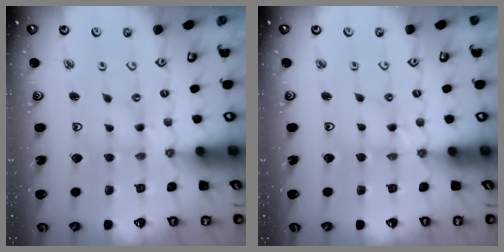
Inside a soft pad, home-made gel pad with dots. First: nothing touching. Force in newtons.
{"total": 3.0, "press": 2.9, "slide": 0.3}